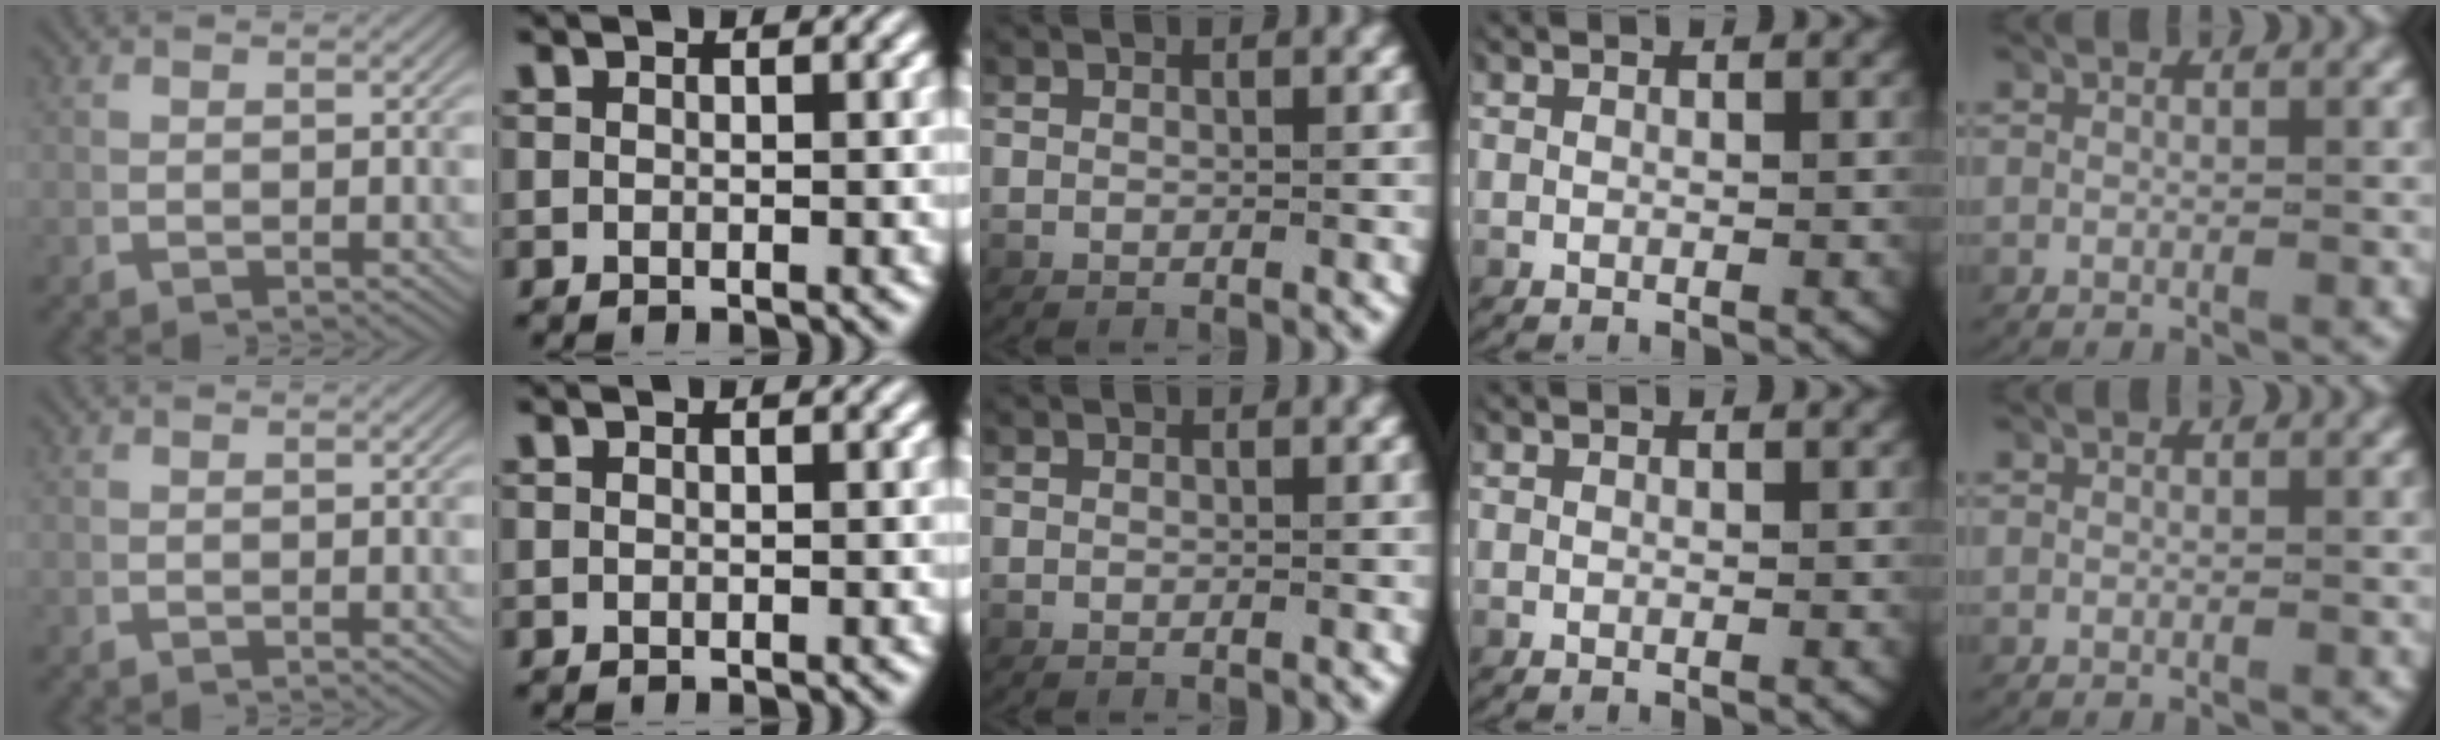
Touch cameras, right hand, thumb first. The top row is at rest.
{}